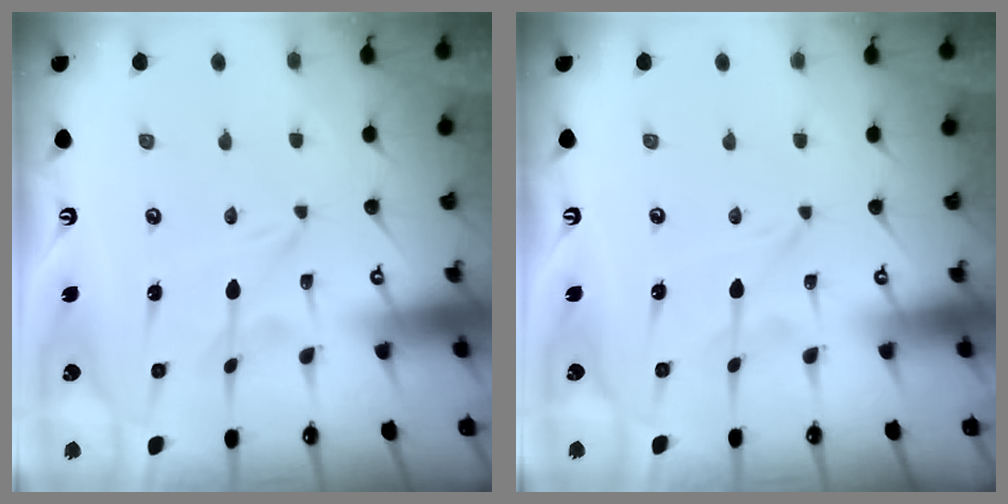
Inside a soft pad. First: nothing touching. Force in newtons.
{"total": 0.0}